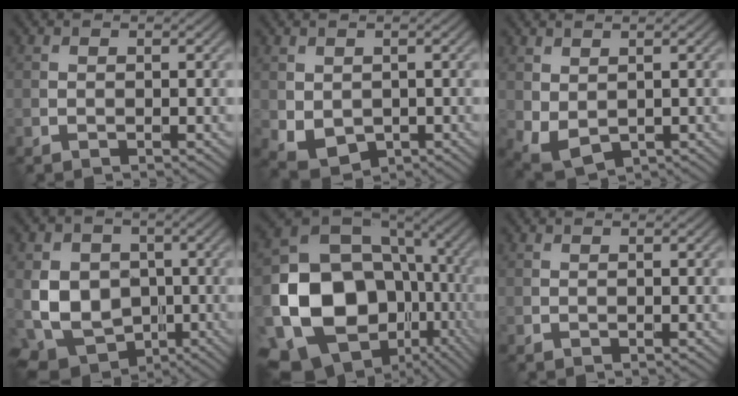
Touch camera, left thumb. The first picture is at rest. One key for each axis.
{"total": 3.7, "fx": -0.2, "fy": 2.8, "fz": 2.4, "tx": -0.063, "ty": -0.016, "tz": 0.005}
{"total": 3.5, "fx": 0.4, "fy": 2.3, "fz": 2.6, "tx": -0.069, "ty": -0.009, "tz": 0.012}
{"total": 9.1, "fx": -1.4, "fy": 7.6, "fz": 4.8, "tx": -0.110, "ty": -0.024, "tz": -0.032}
{"total": 19.9, "fx": -5.7, "fy": 15.9, "fz": 10.5, "tx": -0.235, "ty": -0.046, "tz": -0.080}
{"total": 0.0}